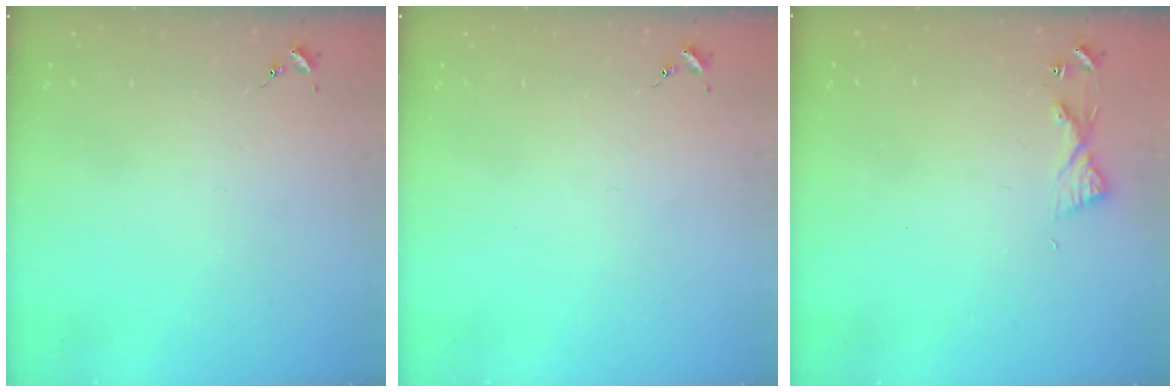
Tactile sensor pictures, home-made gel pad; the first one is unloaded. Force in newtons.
{"total": 0.0}
{"total": 5.4, "press": 5.4, "slide": 0.5}